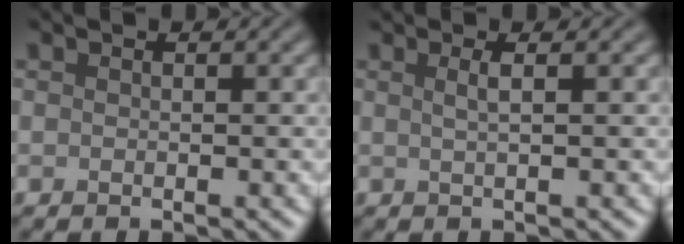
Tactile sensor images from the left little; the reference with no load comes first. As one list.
[{"total": 1.7, "force": [0.5, 0.6, 1.5], "torque": [-0.021, 0.005, 0.001]}]